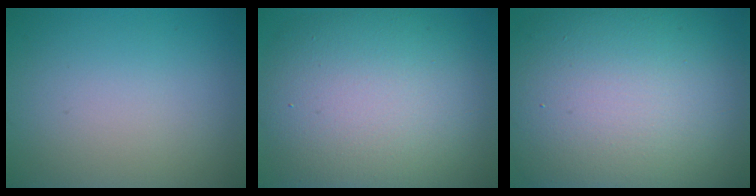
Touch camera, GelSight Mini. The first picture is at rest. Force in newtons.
{"total": 12.9, "press": 12.9, "slide": 0.8}
{"total": 17.5, "press": 17.5, "slide": 0.9}